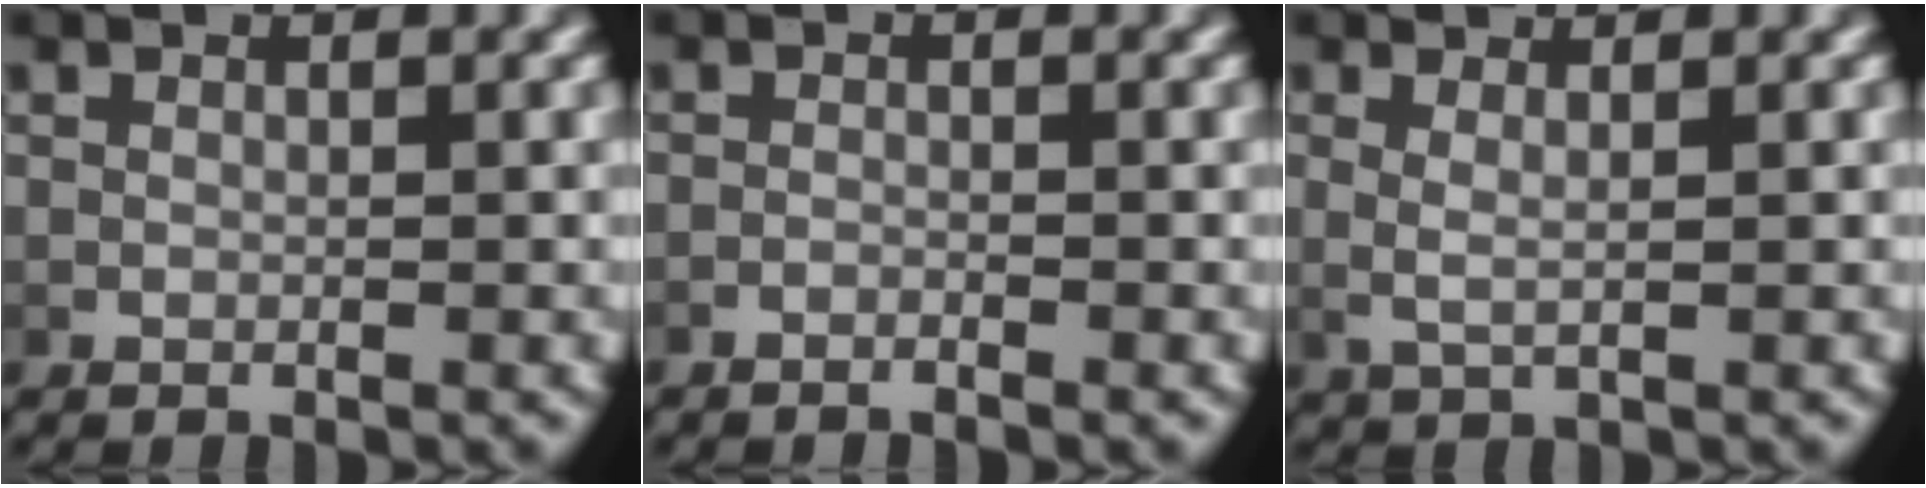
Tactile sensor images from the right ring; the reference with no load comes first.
{"total": 1.1, "force": [-1.1, 0.1, 0.1], "torque": [-0.006, -0.002, -0.022]}
{"total": 2.3, "force": [0.8, 1.0, 1.9], "torque": [-0.040, -0.008, 0.021]}